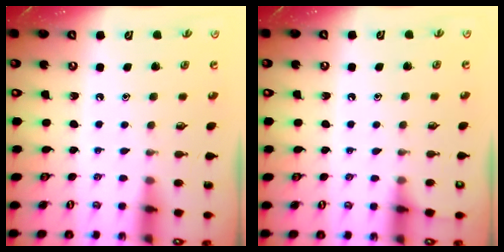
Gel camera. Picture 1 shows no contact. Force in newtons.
{"total": 3.6, "press": 3.6, "slide": 0.4}